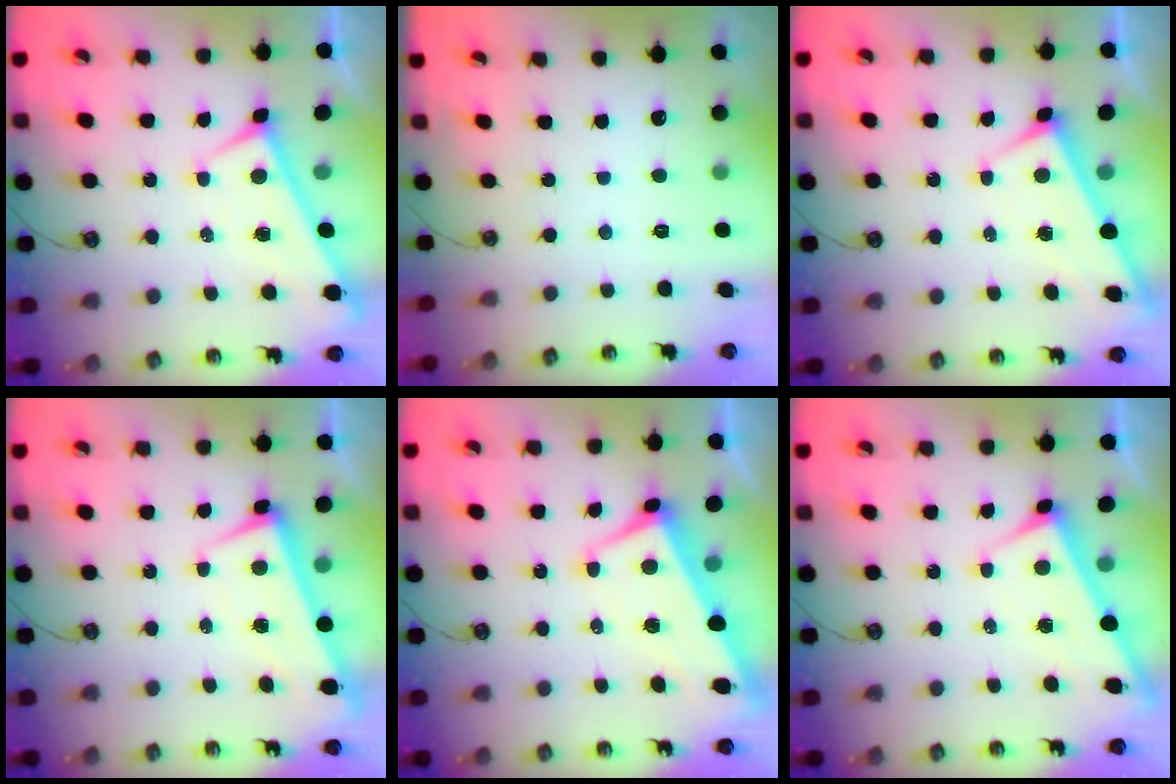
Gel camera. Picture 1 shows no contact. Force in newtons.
{"total": 0.0}
{"total": 2.7, "press": 2.7, "slide": 0.4}
{"total": 1.5, "press": 0.5, "slide": 1.4}
{"total": 1.6, "press": 0.8, "slide": 1.4}
{"total": 3.3, "press": 3.3, "slide": 0.1}